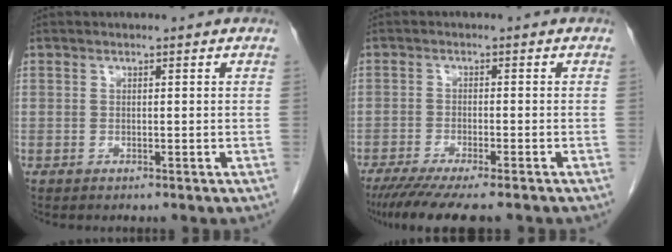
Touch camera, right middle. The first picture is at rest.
{"total": 10.3, "force": [-8.3, 1.1, 5.9], "torque": [-0.083, -0.021, -0.129]}